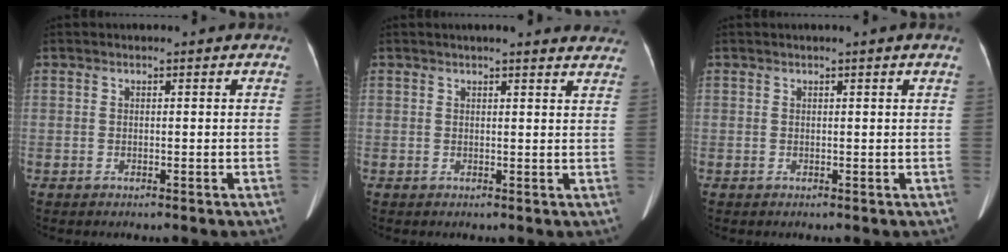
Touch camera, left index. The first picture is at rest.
{"total": 10.9, "force": [10.2, 2.0, 3.3], "torque": [-0.015, 0.006, 0.093]}
{"total": 0.6, "force": [0.3, -0.1, 0.4], "torque": [-0.013, 0.005, 0.011]}